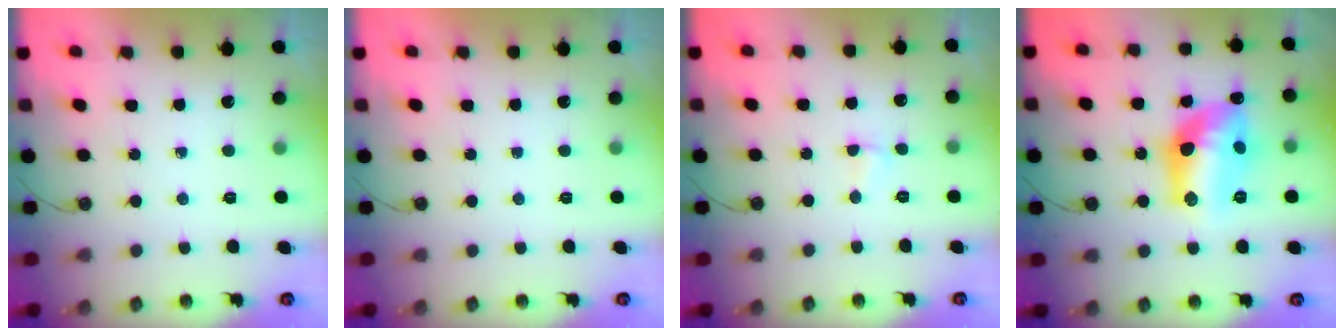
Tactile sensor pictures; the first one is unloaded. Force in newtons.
{"total": 0.0}
{"total": 2.9, "press": 2.9, "slide": 0.6}
{"total": 17.5, "press": 17.1, "slide": 3.8}